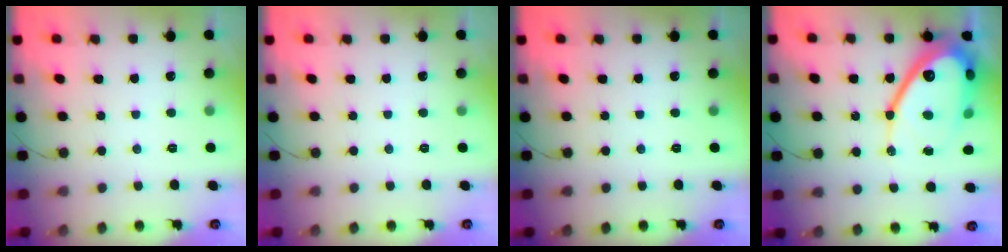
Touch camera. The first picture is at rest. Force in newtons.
{"total": 0.0}
{"total": 0.0}
{"total": 22.5, "press": 22.4, "slide": 1.8}